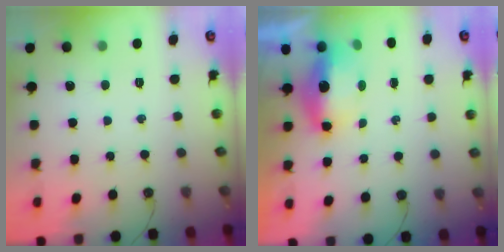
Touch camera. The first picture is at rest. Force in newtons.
{"total": 6.7, "press": 6.6, "slide": 0.5}